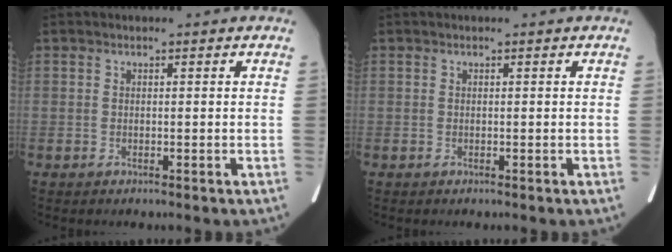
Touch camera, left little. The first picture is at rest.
{"total": 0.0}